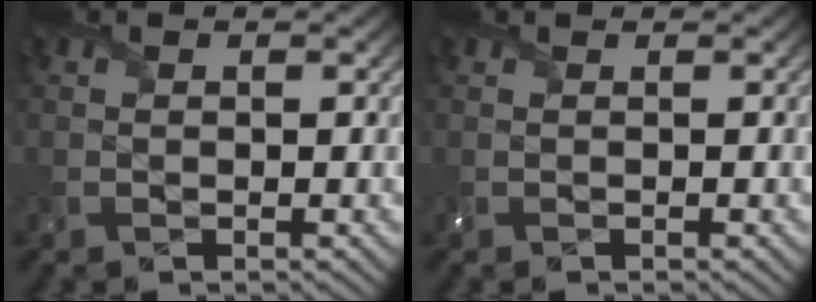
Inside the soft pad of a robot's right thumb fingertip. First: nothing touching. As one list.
[{"total": 0.0}]